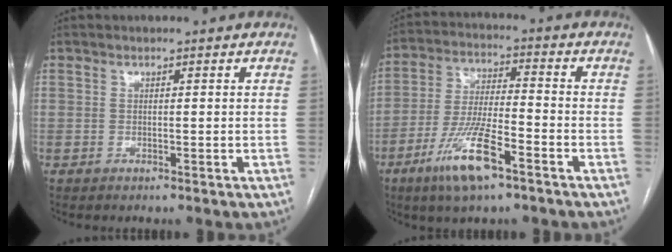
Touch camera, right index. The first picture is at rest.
{"total": 11.4, "force": [-6.5, 2.2, 9.1], "torque": [-0.188, -0.012, -0.116]}